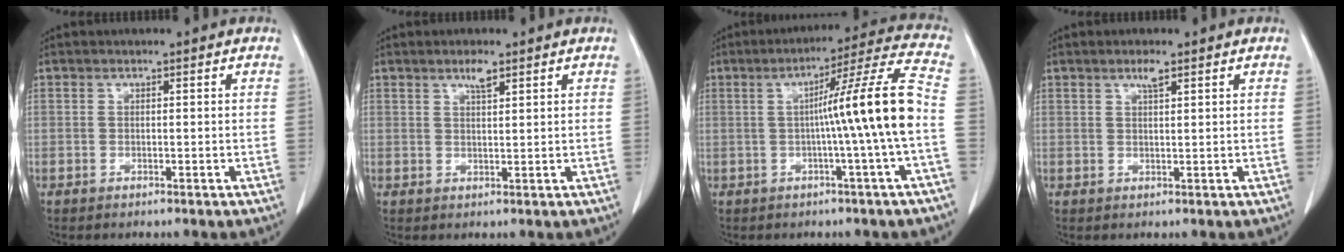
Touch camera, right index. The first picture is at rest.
{"total": 2.3, "force": [1.6, 0.4, 1.6], "torque": [-0.032, 0.001, 0.029]}
{"total": 12.4, "force": [-1.1, -2.4, 12.2], "torque": [-0.178, 0.009, -0.016]}
{"total": 1.8, "force": [1.2, 0.2, 1.3], "torque": [-0.028, 0.000, 0.023]}